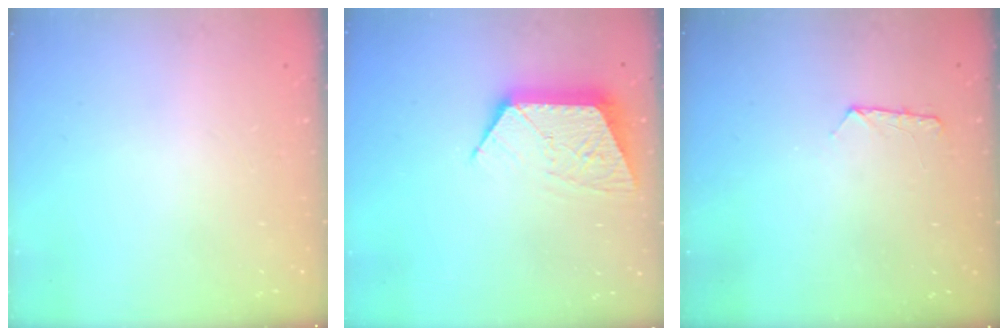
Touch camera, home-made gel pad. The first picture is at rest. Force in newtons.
{"total": 10.6, "press": 10.6, "slide": 0.7}
{"total": 6.7, "press": 6.6, "slide": 0.6}